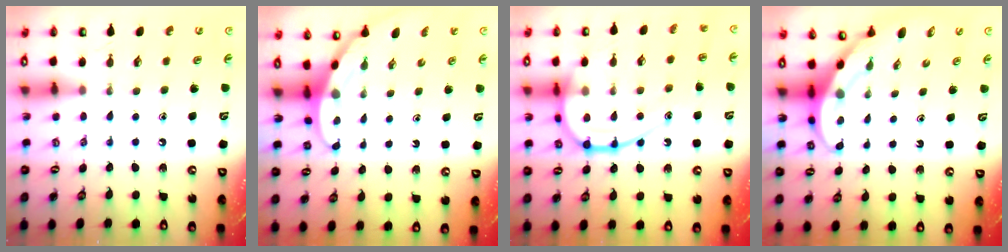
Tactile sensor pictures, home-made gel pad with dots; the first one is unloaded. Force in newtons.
{"total": 3.4, "press": 3.4, "slide": 0.1}
{"total": 17.9, "press": 17.9, "slide": 1.0}
{"total": 4.0, "press": 3.9, "slide": 0.7}